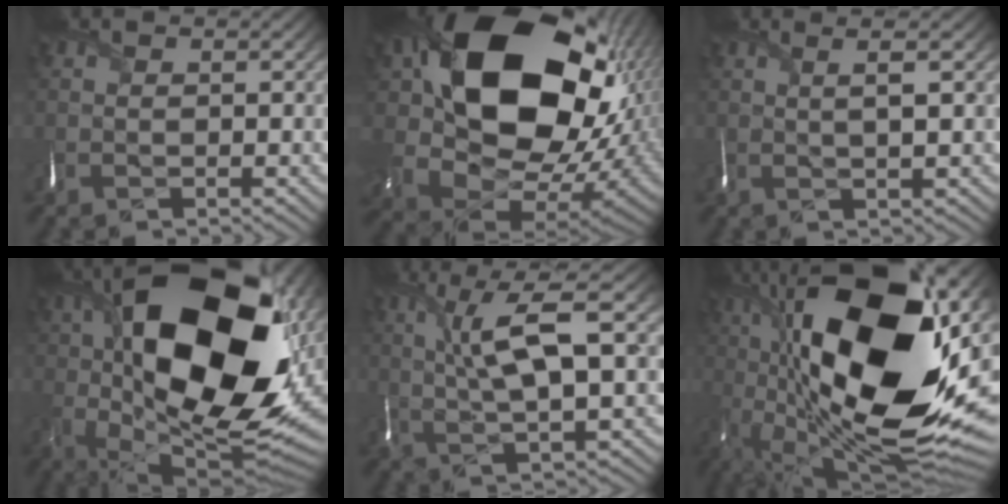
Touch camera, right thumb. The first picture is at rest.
{"total": 21.8, "force": [7.1, 16.3, 12.6], "torque": [-0.271, -0.028, 0.170]}
{"total": 3.3, "force": [1.0, 0.3, 3.1], "torque": [-0.053, 0.011, 0.015]}
{"total": 22.4, "force": [5.2, 12.4, 18.0], "torque": [-0.348, 0.009, 0.095]}
{"total": 9.4, "force": [2.7, 2.0, 8.7], "torque": [-0.163, 0.008, 0.052]}
{"total": 23.3, "force": [2.9, 10.5, 20.6], "torque": [-0.386, 0.011, 0.040]}